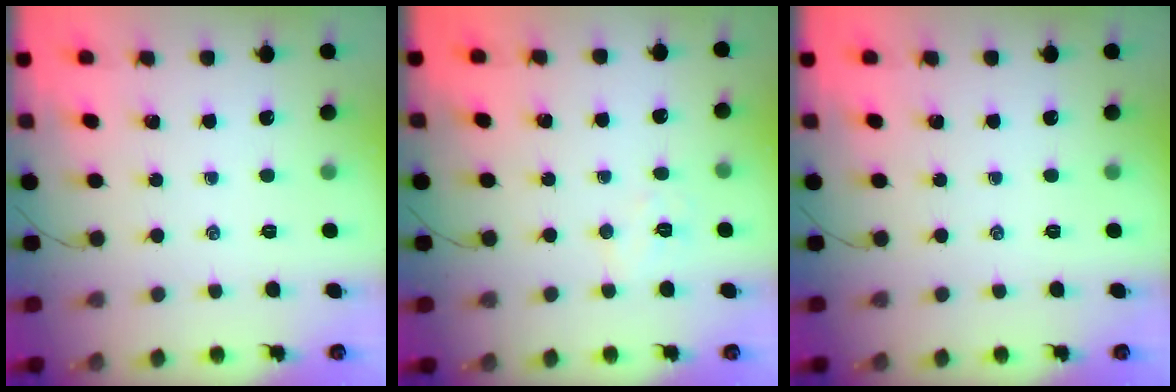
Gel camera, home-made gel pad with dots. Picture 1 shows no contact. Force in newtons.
{"total": 4.9, "press": 4.8, "slide": 1.0}
{"total": 0.0}